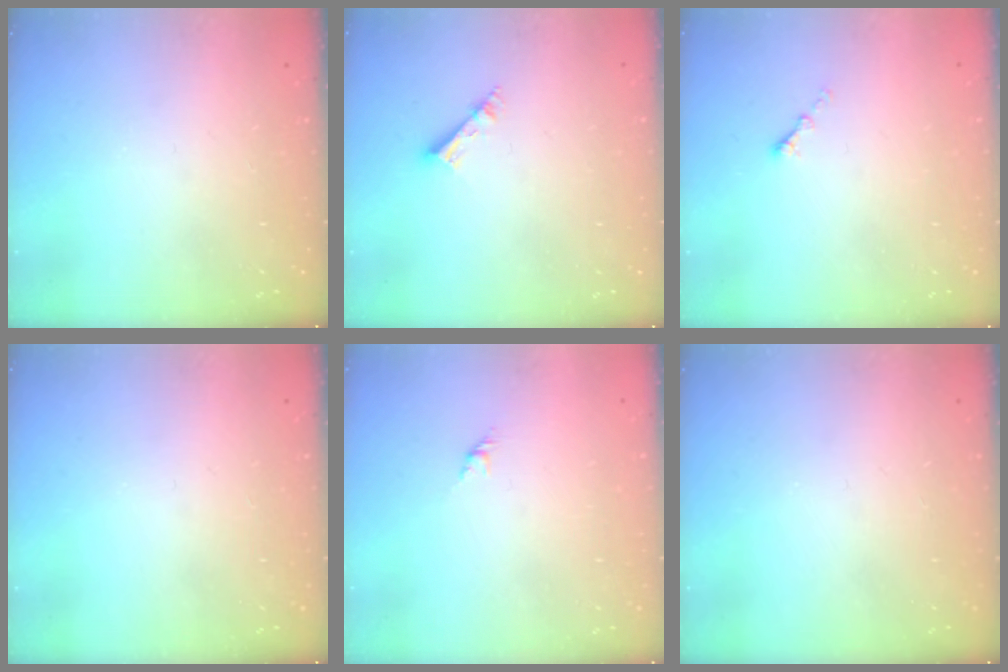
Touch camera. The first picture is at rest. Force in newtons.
{"total": 4.2, "press": 4.2, "slide": 0.2}
{"total": 1.1, "press": 1.0, "slide": 0.5}
{"total": 0.0}
{"total": 1.6, "press": 1.5, "slide": 0.7}
{"total": 0.0}